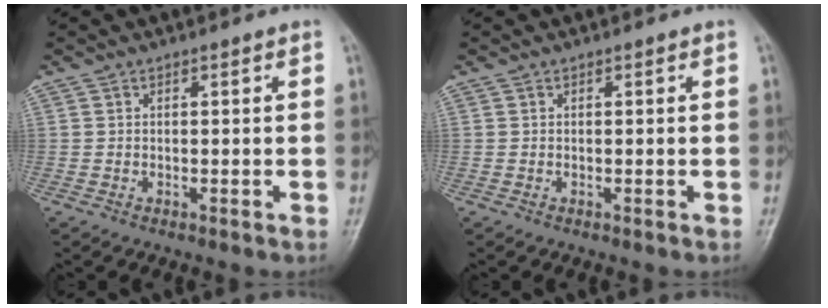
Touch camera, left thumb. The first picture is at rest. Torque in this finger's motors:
{"motor_torque": [-0.03, 0.03, -0.21, 0.22, 0.00]}